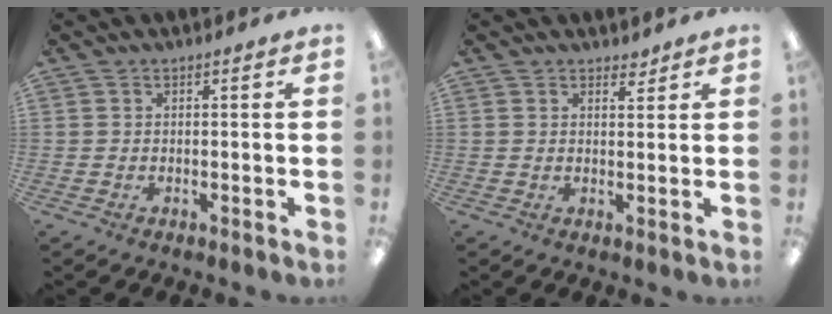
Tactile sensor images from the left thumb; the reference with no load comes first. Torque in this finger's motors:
{"motor_torque": [-0.15, -0.11, -0.10, 0.10, -0.02]}